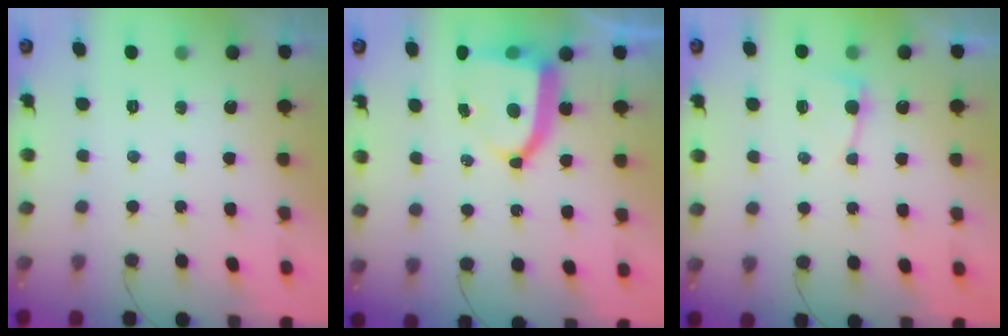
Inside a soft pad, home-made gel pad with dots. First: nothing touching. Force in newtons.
{"total": 10.7, "press": 10.6, "slide": 1.4}
{"total": 3.3, "press": 3.2, "slide": 0.4}